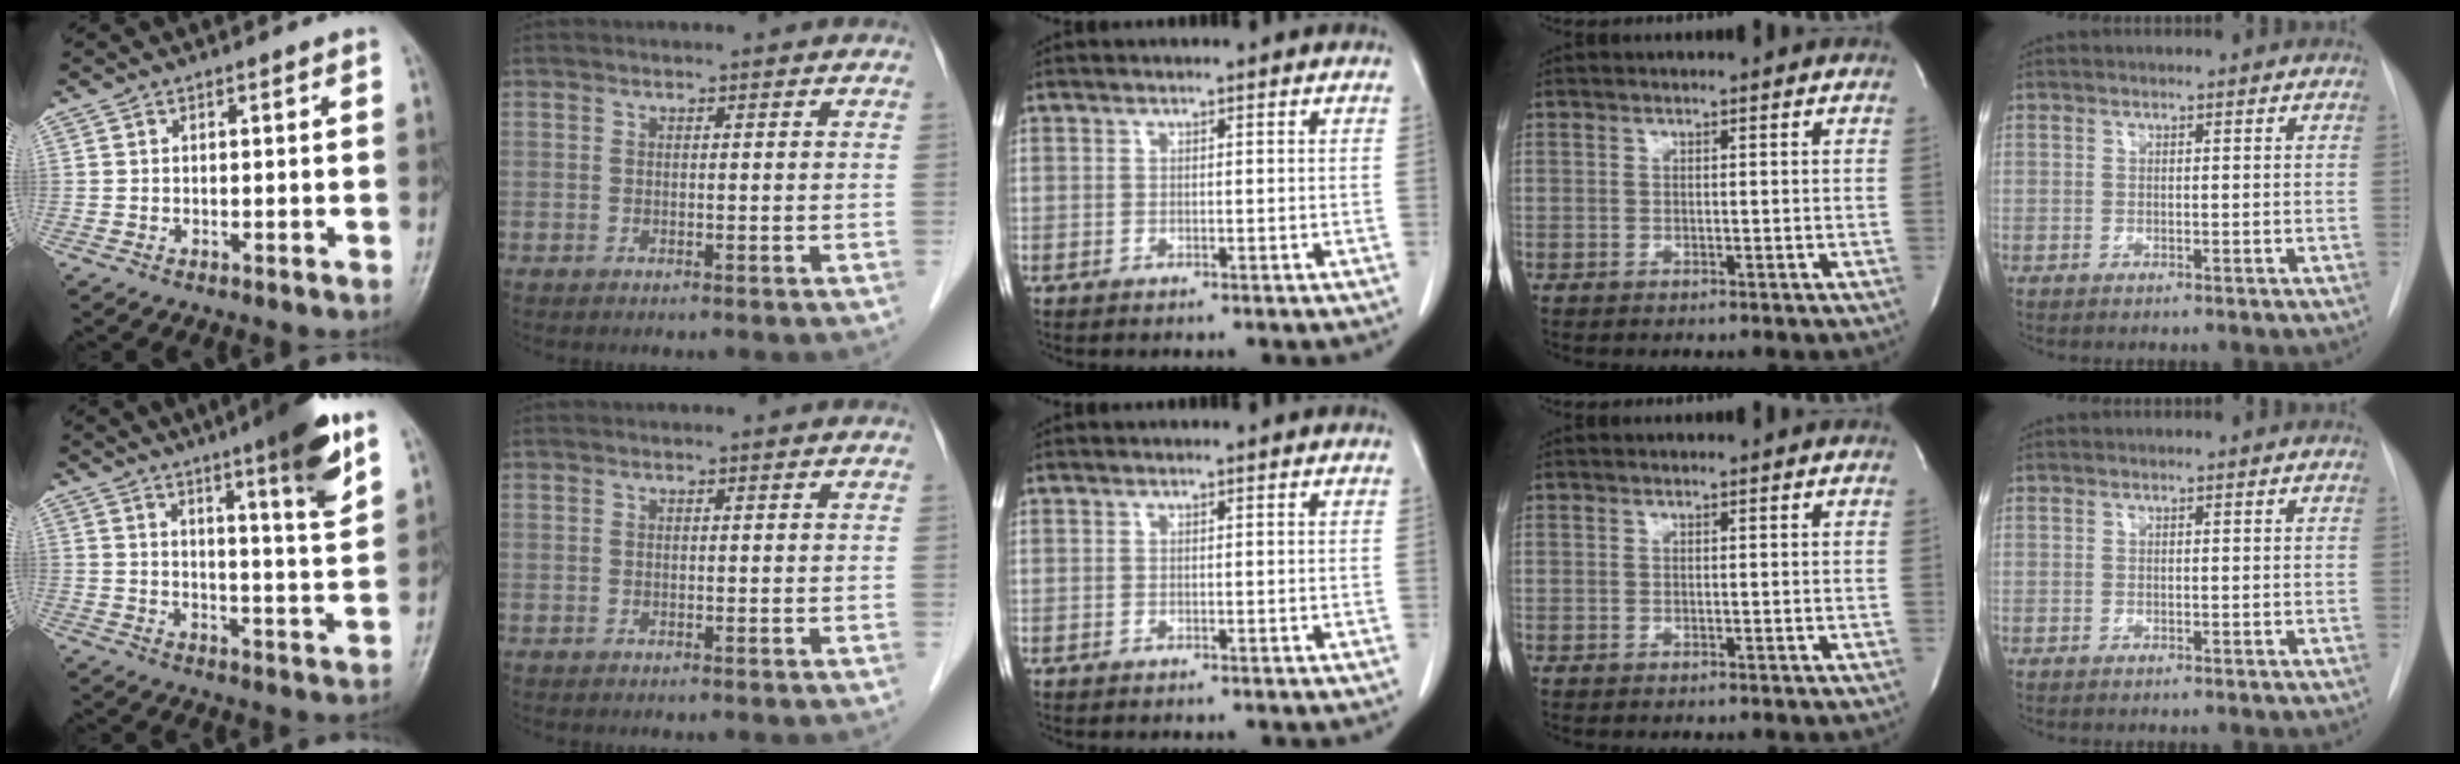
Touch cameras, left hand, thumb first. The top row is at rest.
{"thumb": {"total": 13.4, "force": [8.0, 1.2, 10.7], "torque": [-0.144, -0.044, 0.115]}}